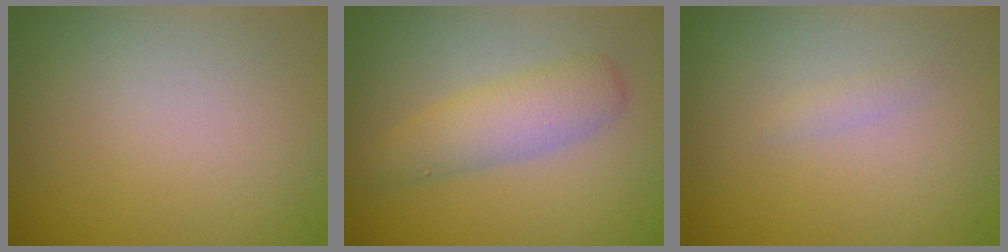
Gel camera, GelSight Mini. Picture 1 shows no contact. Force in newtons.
{"total": 3.6, "press": 3.6, "slide": 0.1}
{"total": 0.7, "press": 0.7, "slide": 0.0}